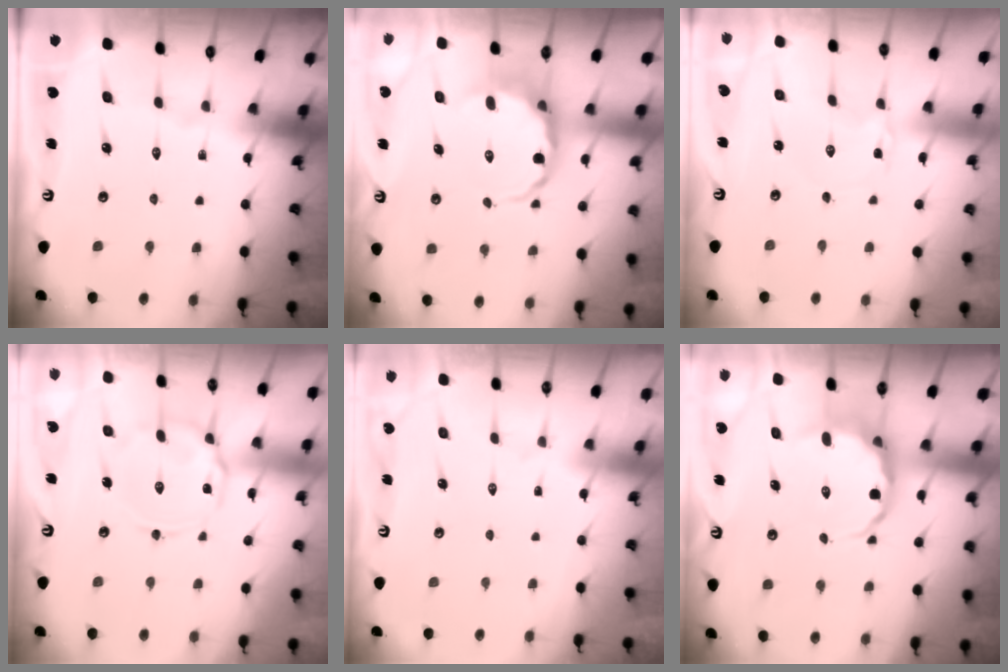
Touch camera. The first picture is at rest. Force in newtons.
{"total": 6.5, "press": 6.2, "slide": 2.1}
{"total": 2.0, "press": 2.0, "slide": 0.4}
{"total": 10.0, "press": 10.0, "slide": 0.8}
{"total": 1.6, "press": 1.6, "slide": 0.1}
{"total": 7.1, "press": 6.9, "slide": 1.7}